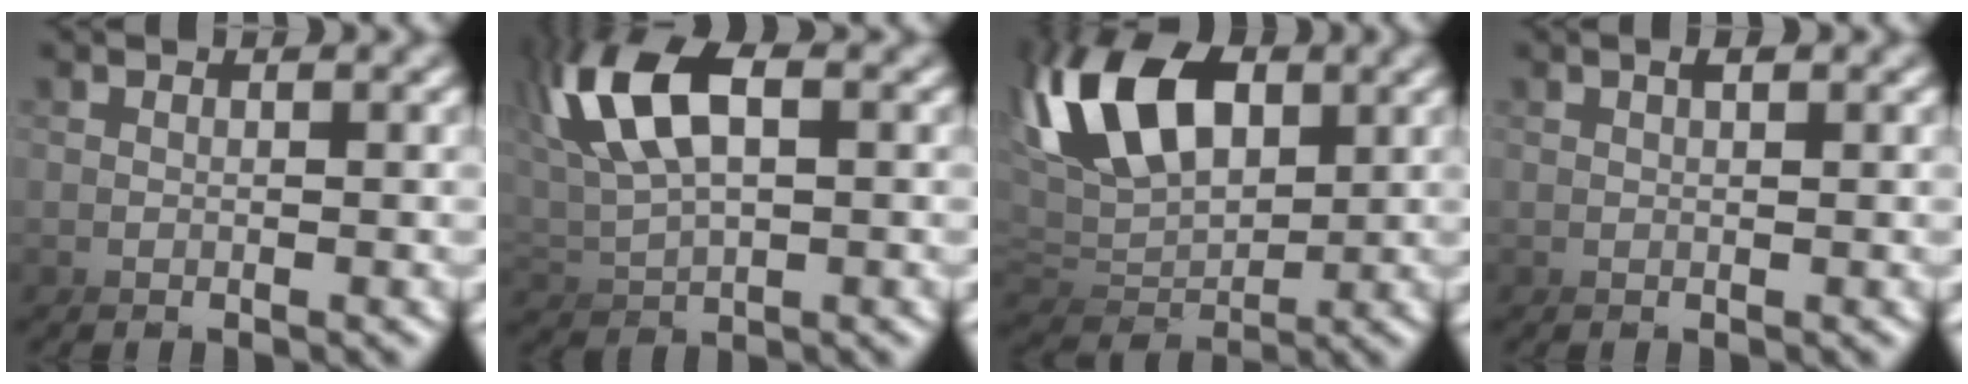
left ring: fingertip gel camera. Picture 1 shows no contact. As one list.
[{"total": 5.1, "force": [2.4, 2.8, 3.5], "torque": [-0.132, 0.009, 0.034]}, {"total": 6.5, "force": [2.5, 4.6, 3.9], "torque": [-0.095, 0.011, 0.026]}, {"total": 1.0, "force": [-0.3, -0.9, 0.1], "torque": [0.006, 0.011, -0.009]}]